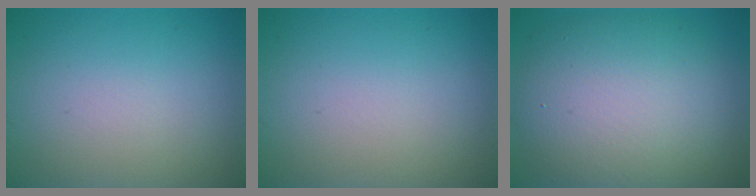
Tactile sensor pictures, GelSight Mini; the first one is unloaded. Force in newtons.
{"total": 0.0}
{"total": 10.1, "press": 10.1, "slide": 0.6}